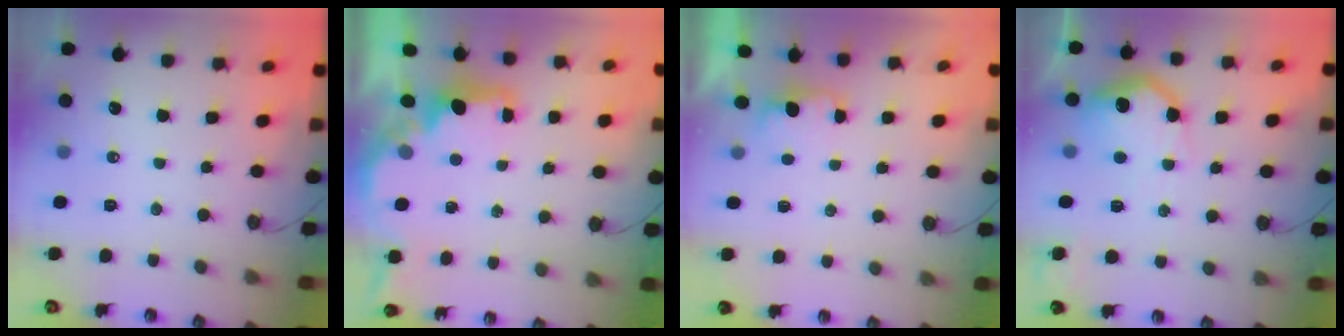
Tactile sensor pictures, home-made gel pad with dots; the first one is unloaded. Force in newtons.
{"total": 2.1, "press": 1.9, "slide": 0.8}
{"total": 1.4, "press": 1.2, "slide": 0.8}
{"total": 16.0, "press": 15.9, "slide": 1.1}